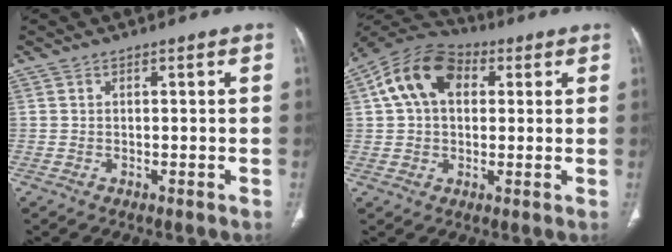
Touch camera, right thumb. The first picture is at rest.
{"total": 13.2, "force": [3.5, 9.0, 9.1], "torque": [-0.155, 0.027, 0.050]}